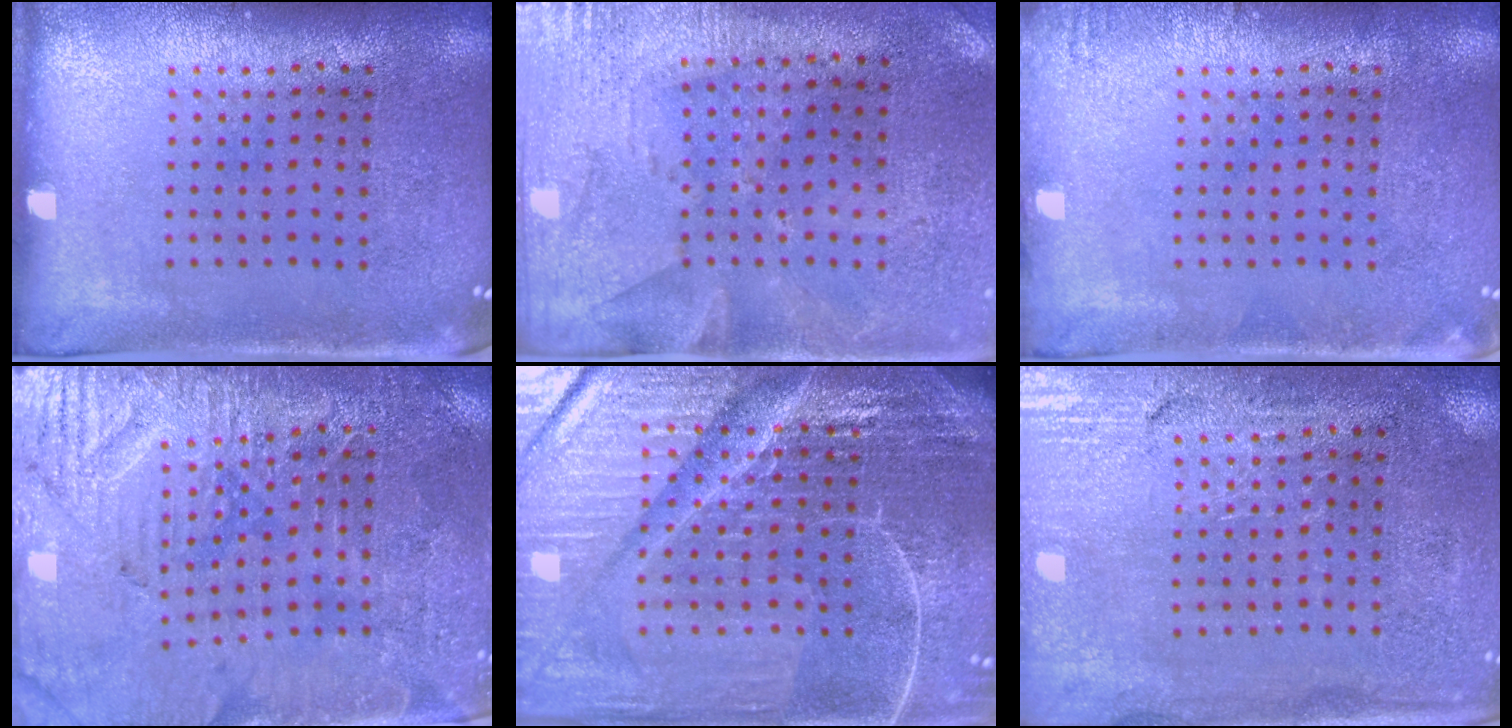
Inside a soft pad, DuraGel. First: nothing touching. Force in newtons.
{"total": 2.8, "press": 2.2, "slide": 1.6}
{"total": 0.8, "press": 0.8, "slide": 0.1}
{"total": 3.4, "press": 3.4, "slide": 0.6}
{"total": 7.0, "press": 6.1, "slide": 3.4}
{"total": 3.2, "press": 2.9, "slide": 1.3}